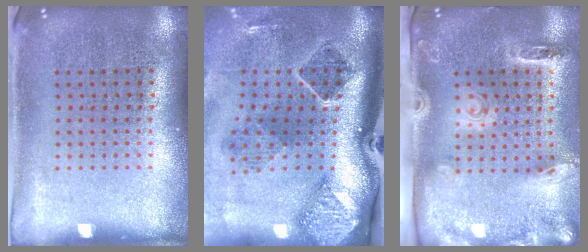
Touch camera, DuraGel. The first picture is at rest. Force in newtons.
{"total": 3.0, "press": 1.9, "slide": 2.3}
{"total": 2.6, "press": 1.9, "slide": 1.8}